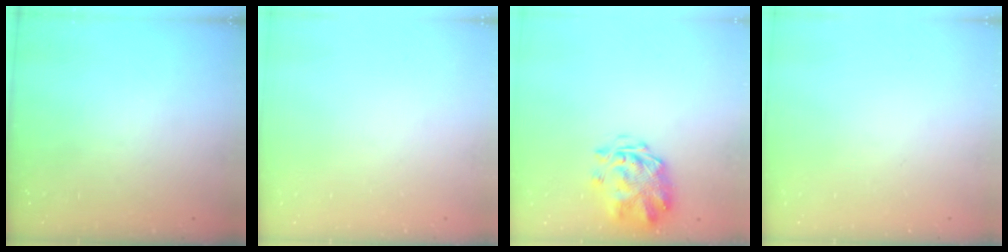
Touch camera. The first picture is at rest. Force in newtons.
{"total": 0.0}
{"total": 3.3, "press": 3.0, "slide": 1.5}
{"total": 0.0}